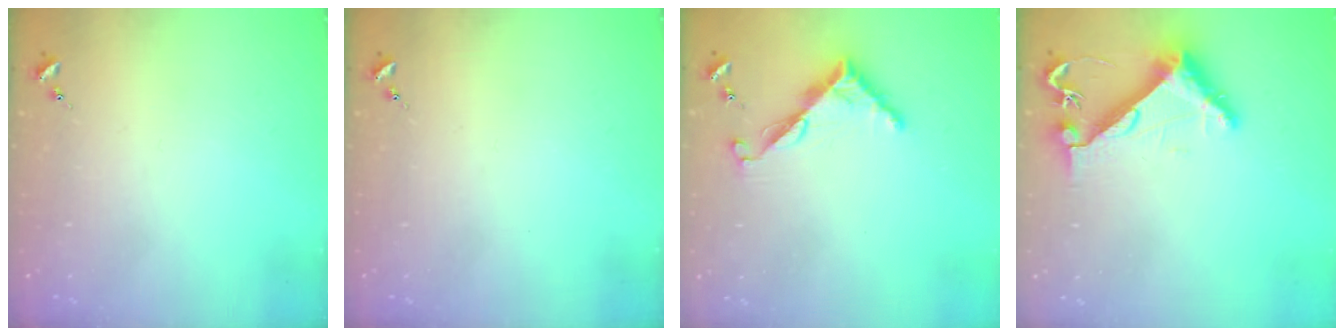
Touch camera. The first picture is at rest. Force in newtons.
{"total": 0.0}
{"total": 7.7, "press": 7.7, "slide": 0.3}
{"total": 8.4, "press": 8.4, "slide": 0.4}